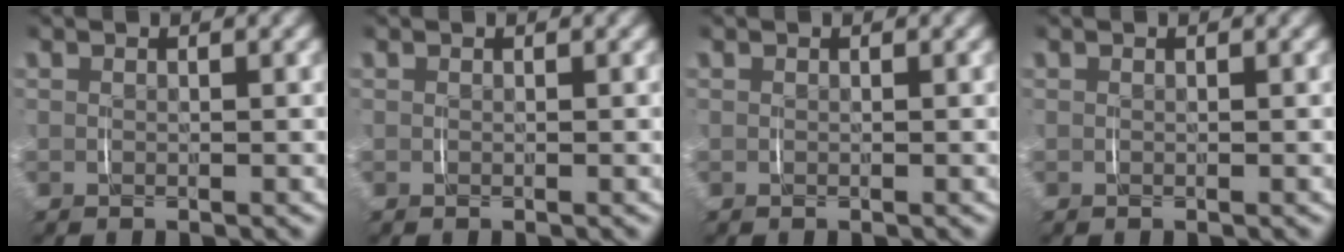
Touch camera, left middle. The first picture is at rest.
{"total": 0.0}
{"total": 0.0}
{"total": 0.0}